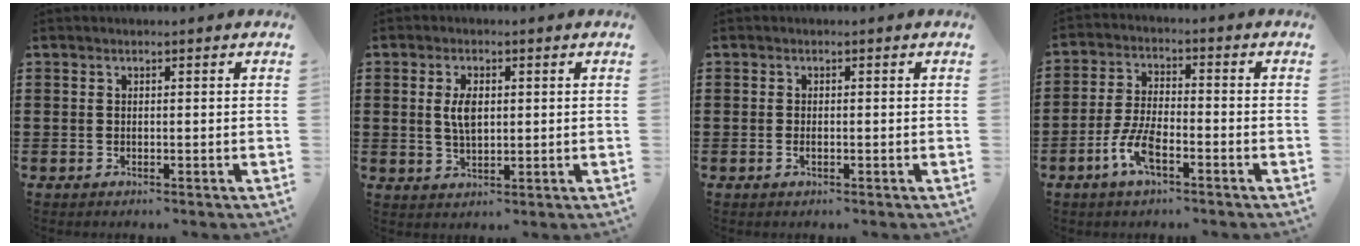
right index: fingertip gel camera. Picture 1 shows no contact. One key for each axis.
{"total": 4.3, "fx": 0.6, "fy": 2.0, "fz": 3.7, "tx": -0.076, "ty": 0.009, "tz": 0.009}
{"total": 0.8, "fx": -0.3, "fy": 0.2, "fz": 0.7, "tx": -0.016, "ty": -0.008, "tz": -0.003}
{"total": 6.6, "fx": -3.4, "fy": 2.3, "fz": 5.2, "tx": -0.127, "ty": -0.009, "tz": -0.068}